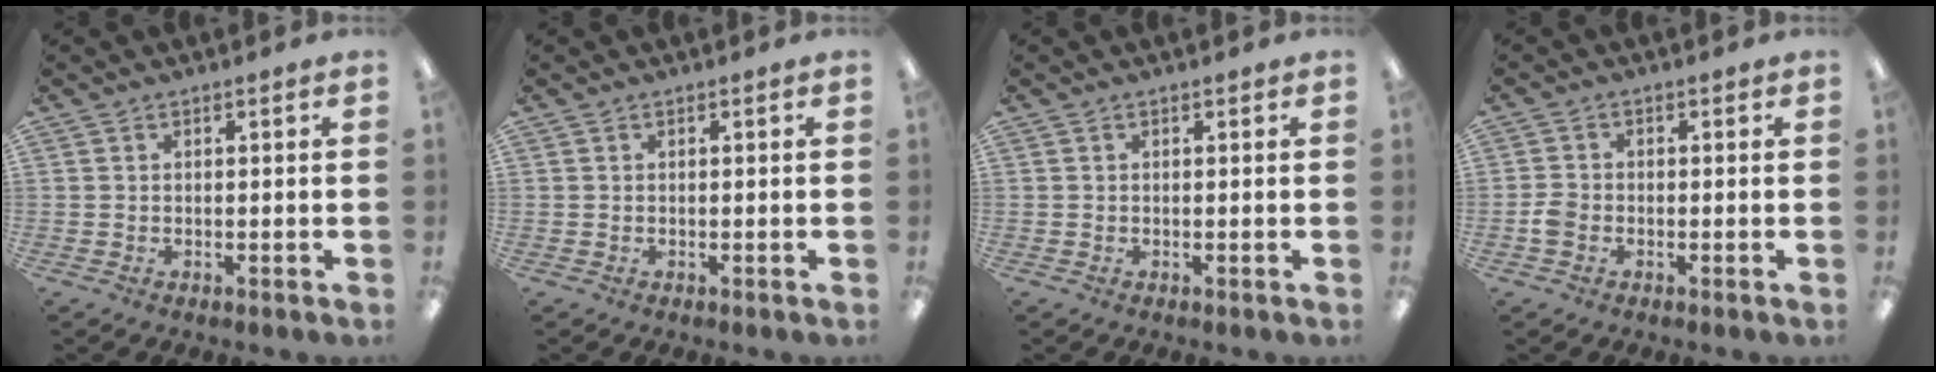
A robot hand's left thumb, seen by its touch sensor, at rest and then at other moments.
{"total": 0.0}
{"total": 0.0}
{"total": 2.9, "force": [-1.1, 2.3, 1.4], "torque": [-0.022, 0.007, -0.020]}